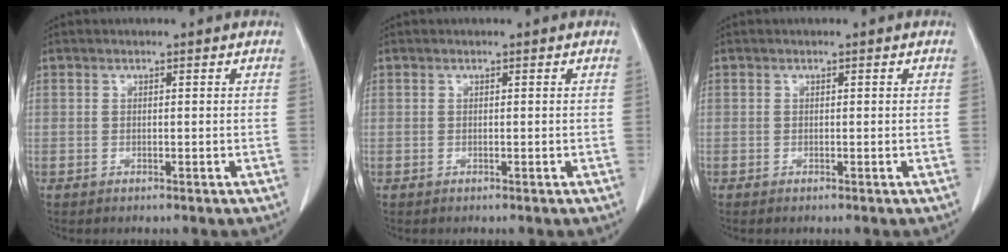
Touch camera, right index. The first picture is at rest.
{"total": 0.0}
{"total": 0.0}